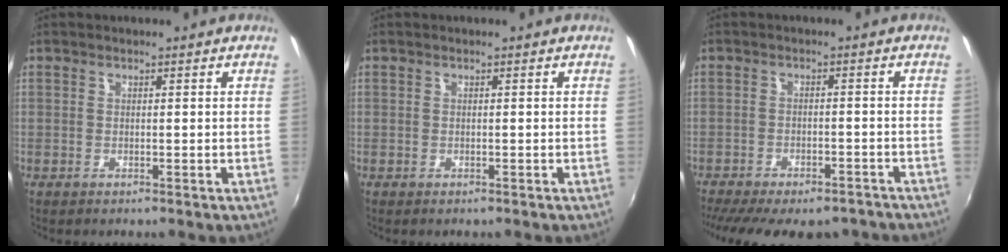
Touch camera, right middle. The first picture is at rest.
{"total": 0.0}
{"total": 17.0, "force": [-14.0, 5.9, 7.6], "torque": [-0.160, -0.025, -0.184]}